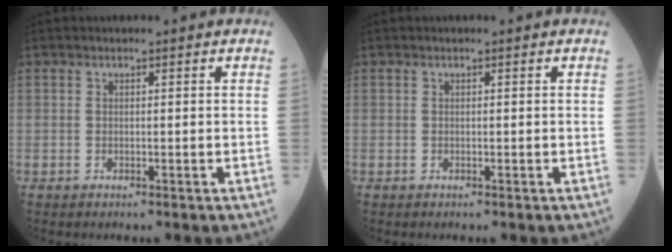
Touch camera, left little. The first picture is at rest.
{"total": 0.0}